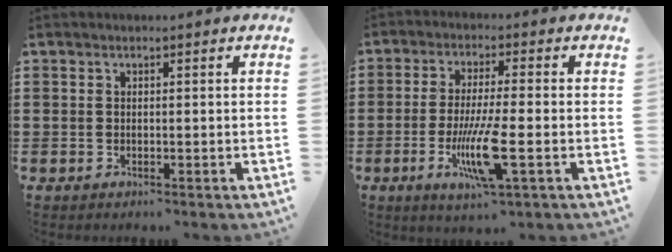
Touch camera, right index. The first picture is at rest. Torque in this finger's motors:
{"motor_torque": [2.14, 0.00, 0.82, 0.21]}